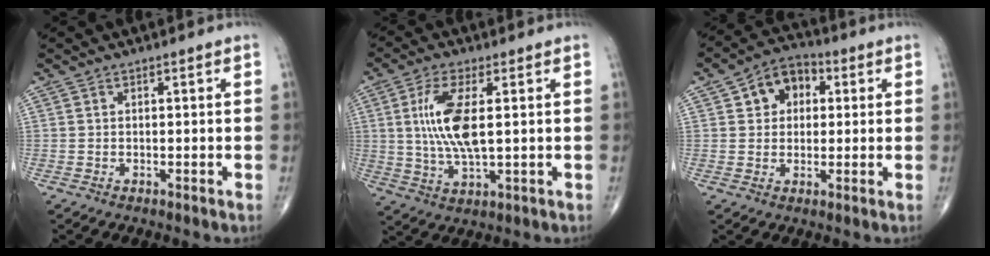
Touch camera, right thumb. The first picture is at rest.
{"total": 10.6, "force": [1.6, 3.7, 9.9], "torque": [-0.215, -0.011, 0.035]}
{"total": 8.2, "force": [2.3, 6.2, 4.8], "torque": [-0.045, 0.012, 0.027]}